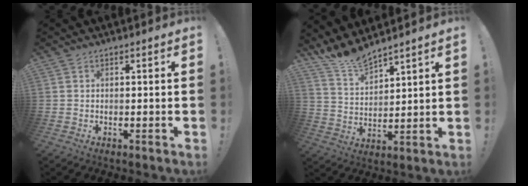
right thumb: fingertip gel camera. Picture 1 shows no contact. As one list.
[{"total": 9.2, "force": [8.8, 1.4, 2.3], "torque": [-0.064, -0.060, 0.166]}]